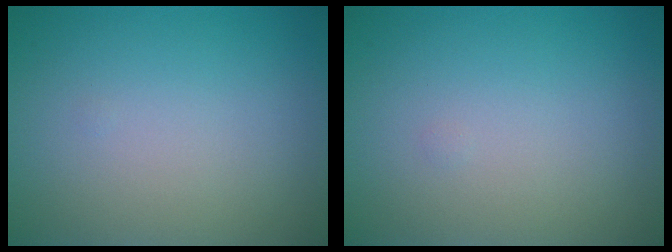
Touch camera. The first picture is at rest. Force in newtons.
{"total": 0.0}